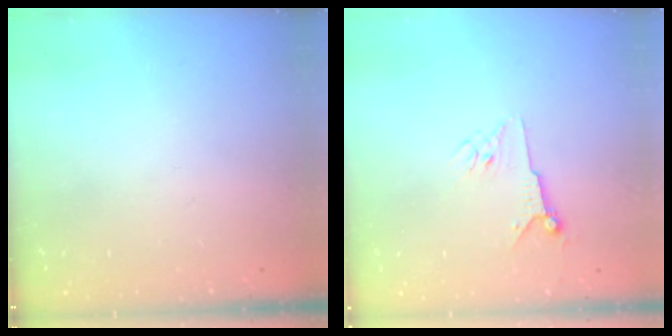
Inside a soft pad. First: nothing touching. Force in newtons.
{"total": 5.6, "press": 5.6, "slide": 0.8}